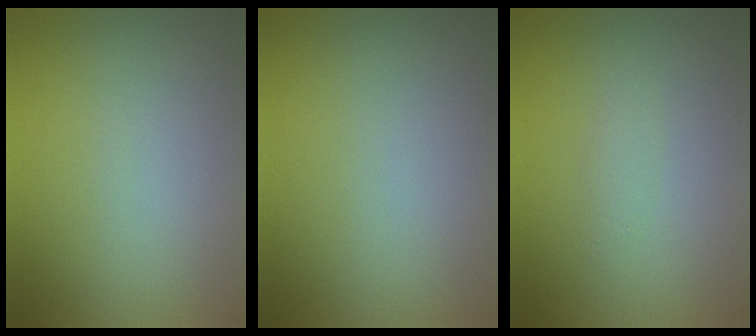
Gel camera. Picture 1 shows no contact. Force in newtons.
{"total": 0.0}
{"total": 0.8, "press": 0.8, "slide": 0.1}